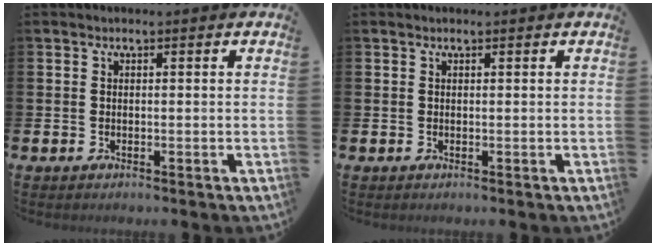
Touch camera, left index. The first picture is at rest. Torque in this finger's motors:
{"motor_torque": [0.45, -1.48, 0.09, 0.05]}